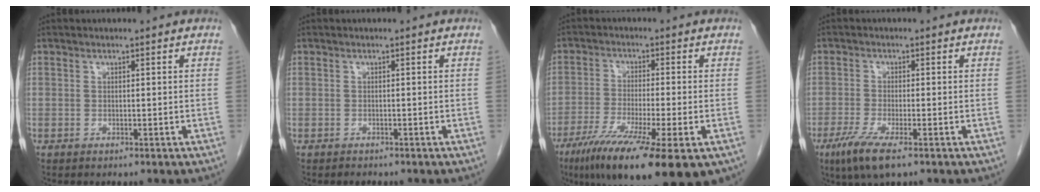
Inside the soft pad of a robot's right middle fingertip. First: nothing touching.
{"total": 0.7, "force": [-0.7, 0.3, 0.1], "torque": [-0.008, -0.003, -0.009]}
{"total": 17.3, "force": [-10.2, 2.2, 13.8], "torque": [-0.207, -0.043, -0.163]}
{"total": 6.0, "force": [-3.6, 0.8, 4.8], "torque": [-0.100, -0.021, -0.064]}